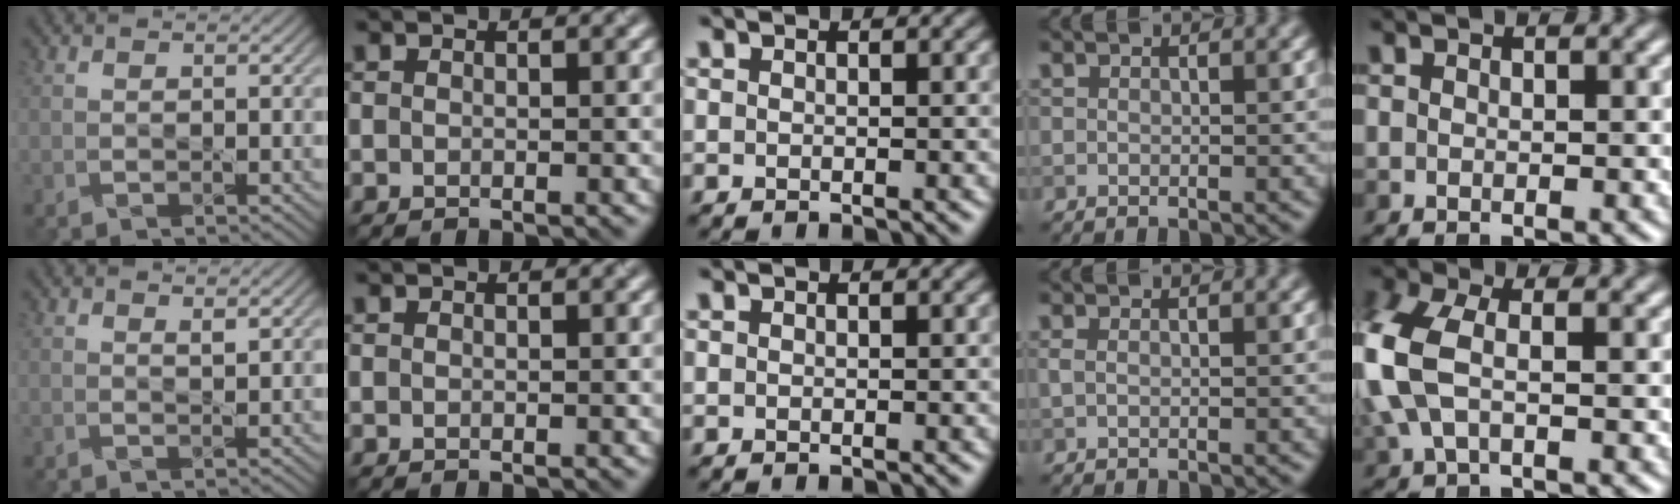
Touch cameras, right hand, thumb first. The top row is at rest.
{"thumb": {"total": 0.8, "force": [0.8, -0.1, 0.2], "torque": [-0.006, -0.001, 0.015]}, "ring": {"total": 0.6, "force": [0.1, 0.2, 0.5], "torque": [-0.012, 0.000, 0.002]}, "little": {"total": 6.3, "force": [0.2, 3.7, 5.1], "torque": [-0.163, 0.011, 0.000]}}